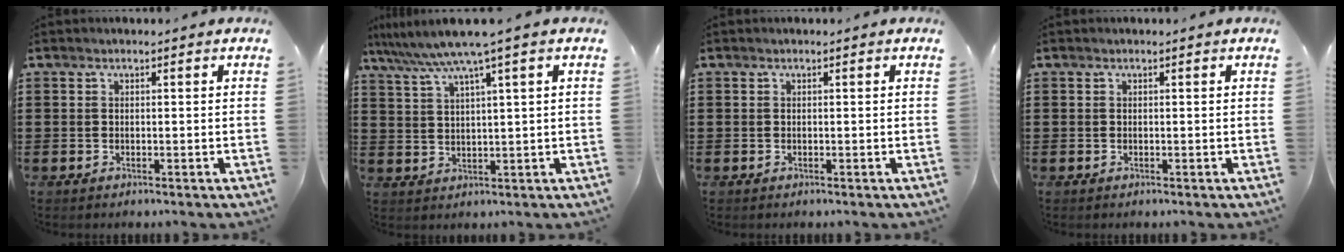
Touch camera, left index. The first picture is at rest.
{"total": 5.9, "force": [3.9, -0.4, 4.5], "torque": [-0.098, -0.016, 0.063]}
{"total": 0.0}
{"total": 0.0}